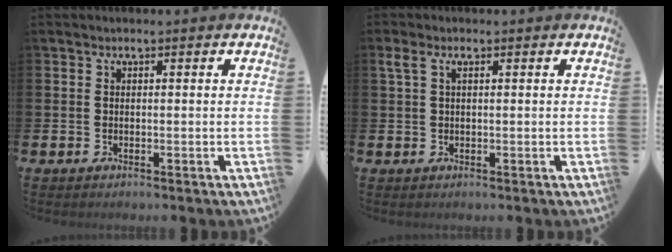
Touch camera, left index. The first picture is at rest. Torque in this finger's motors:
{"motor_torque": [0.59, -0.14, 0.23, 0.07]}